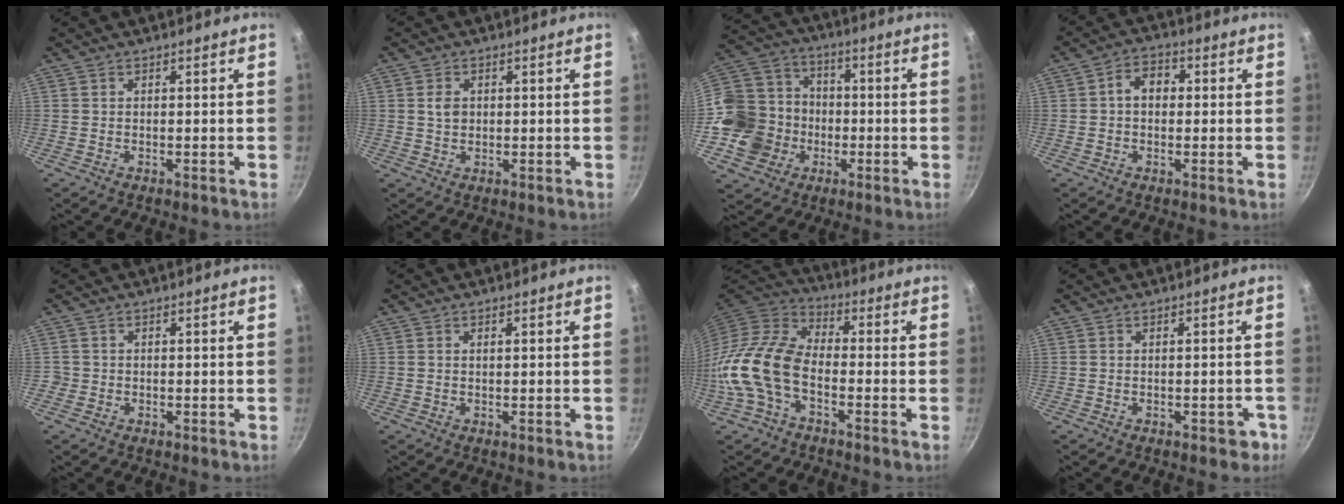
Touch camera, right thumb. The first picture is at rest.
{"total": 2.9, "force": [0.5, 2.3, 1.7], "torque": [-0.021, 0.001, 0.007]}
{"total": 17.1, "force": [-3.7, 15.3, 6.8], "torque": [-0.115, 0.041, -0.064]}
{"total": 5.3, "force": [0.4, 4.0, 3.4], "torque": [-0.031, 0.016, -0.004]}
{"total": 1.0, "force": [-0.4, 1.0, 0.1], "torque": [0.000, 0.002, -0.008]}
{"total": 0.7, "force": [0.3, 0.4, 0.5], "torque": [-0.008, 0.003, 0.004]}
{"total": 13.4, "force": [-4.1, 8.0, 10.0], "torque": [-0.184, 0.043, -0.097]}
{"total": 2.4, "force": [-1.2, 1.4, 1.5], "torque": [-0.001, 0.020, -0.006]}